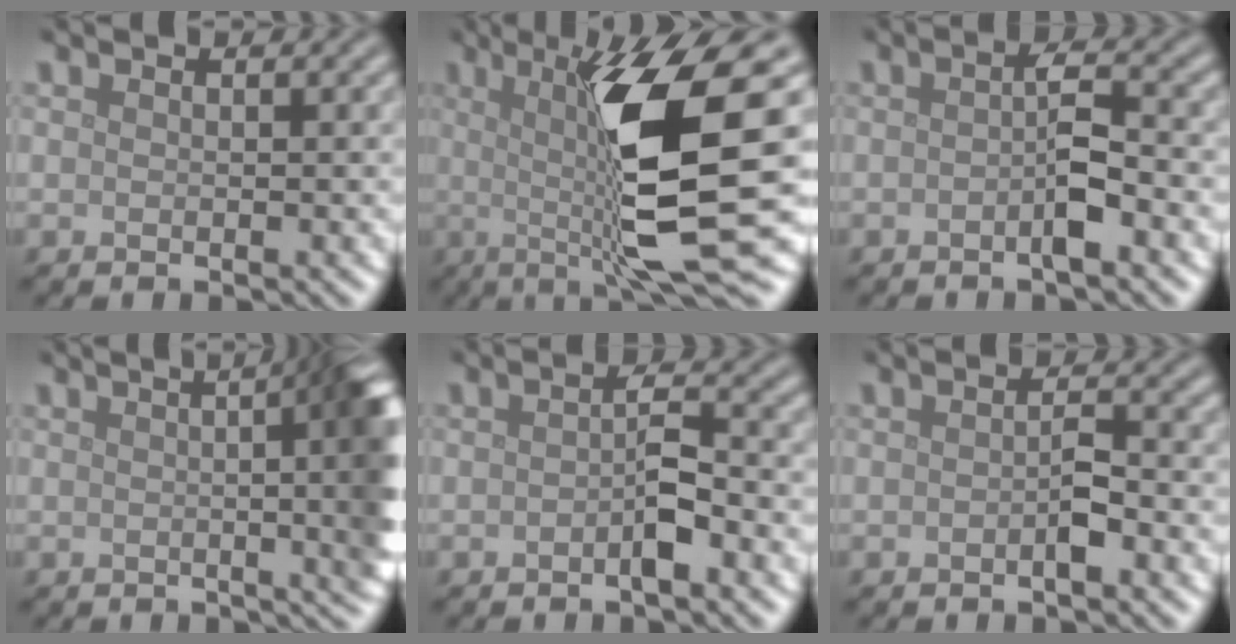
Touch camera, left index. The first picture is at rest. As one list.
[{"total": 11.9, "force": [0.5, 2.3, 11.6], "torque": [-0.167, -0.005, 0.008]}, {"total": 2.6, "force": [-0.8, 0.4, 2.4], "torque": [-0.041, 0.006, -0.016]}, {"total": 15.3, "force": [0.8, 6.8, 13.7], "torque": [-0.078, 0.024, -0.006]}, {"total": 2.4, "force": [-0.9, 0.5, 2.1], "torque": [-0.037, 0.004, -0.018]}, {"total": 1.6, "force": [-0.6, 0.3, 1.4], "torque": [-0.025, 0.002, -0.011]}]